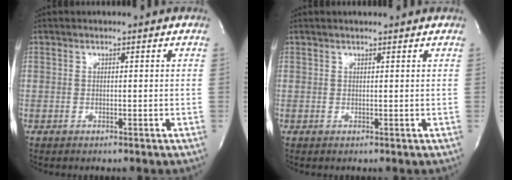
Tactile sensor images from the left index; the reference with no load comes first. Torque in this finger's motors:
{"motor_torque": [0.19, -0.23, -0.06, -0.01]}